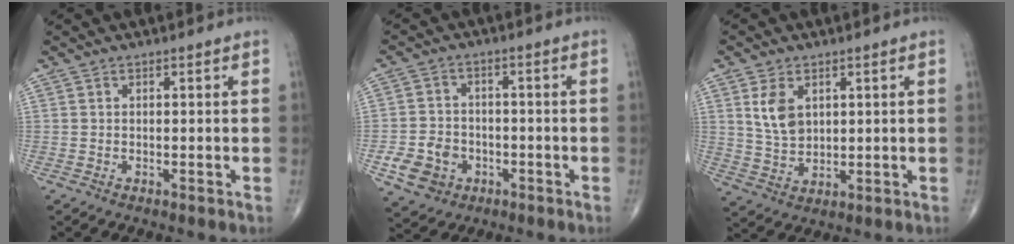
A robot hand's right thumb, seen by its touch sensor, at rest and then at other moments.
{"total": 8.0, "force": [-2.9, 6.7, 3.2], "torque": [-0.036, 0.021, -0.045]}
{"total": 6.7, "force": [2.4, 4.4, 4.4], "torque": [-0.069, -0.012, 0.055]}